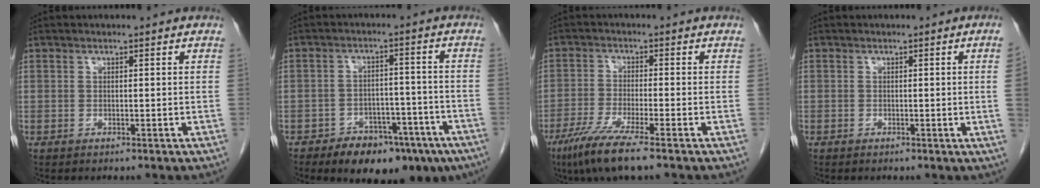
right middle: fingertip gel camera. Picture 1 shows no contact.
{"total": 13.0, "force": [-8.8, 6.3, 7.2], "torque": [-0.078, 0.018, -0.125]}
{"total": 8.0, "force": [-5.3, 0.0, 5.9], "torque": [-0.112, -0.023, -0.096]}
{"total": 2.2, "force": [-0.3, -1.0, 1.9], "torque": [-0.023, -0.002, -0.003]}